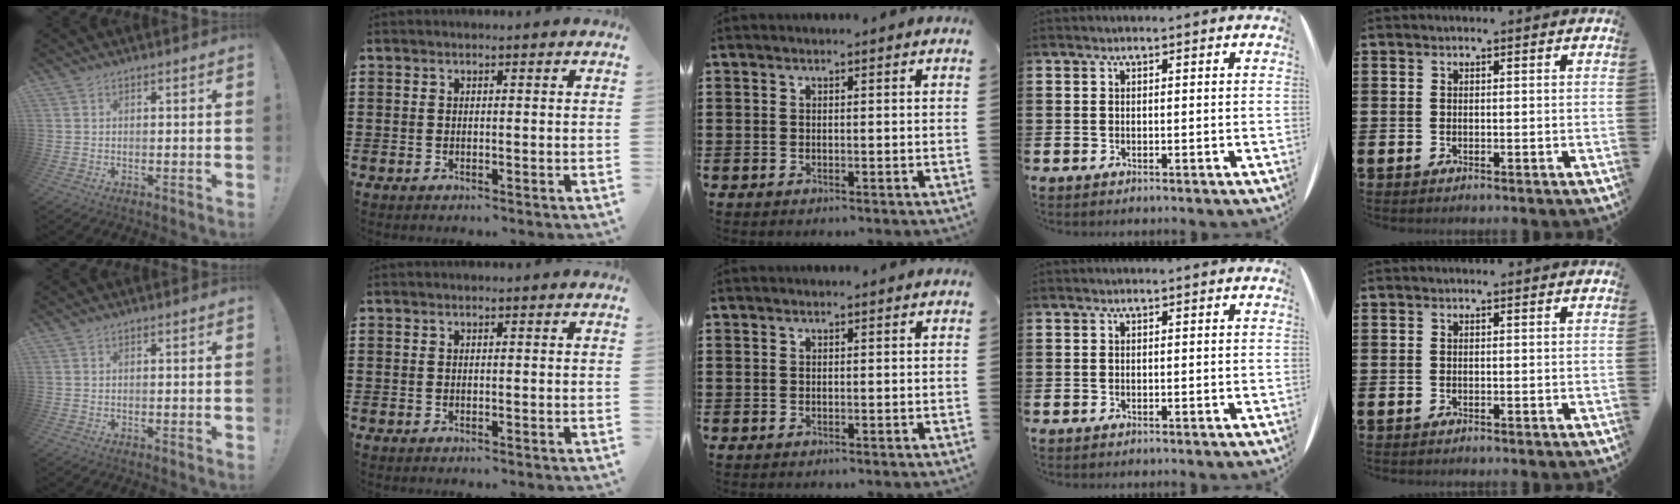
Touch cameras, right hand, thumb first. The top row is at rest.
{}